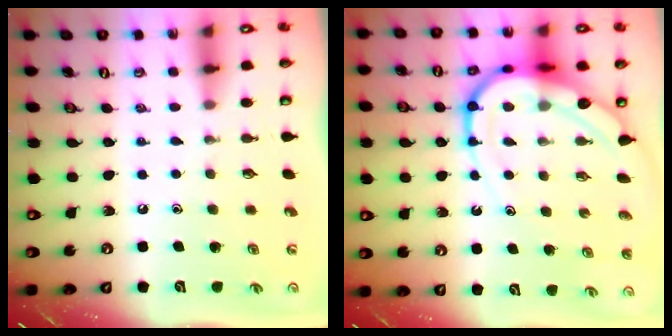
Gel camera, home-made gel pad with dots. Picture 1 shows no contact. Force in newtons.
{"total": 15.7, "press": 15.6, "slide": 1.5}